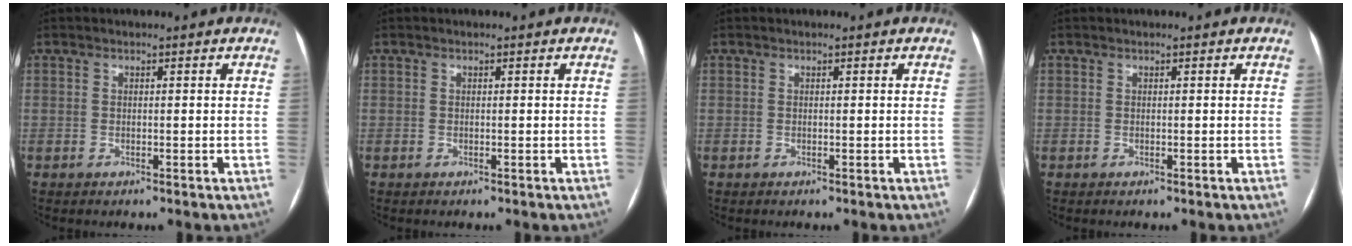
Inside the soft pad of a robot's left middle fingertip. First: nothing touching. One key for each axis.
{"total": 0.0}
{"total": 0.0}
{"total": 0.0}